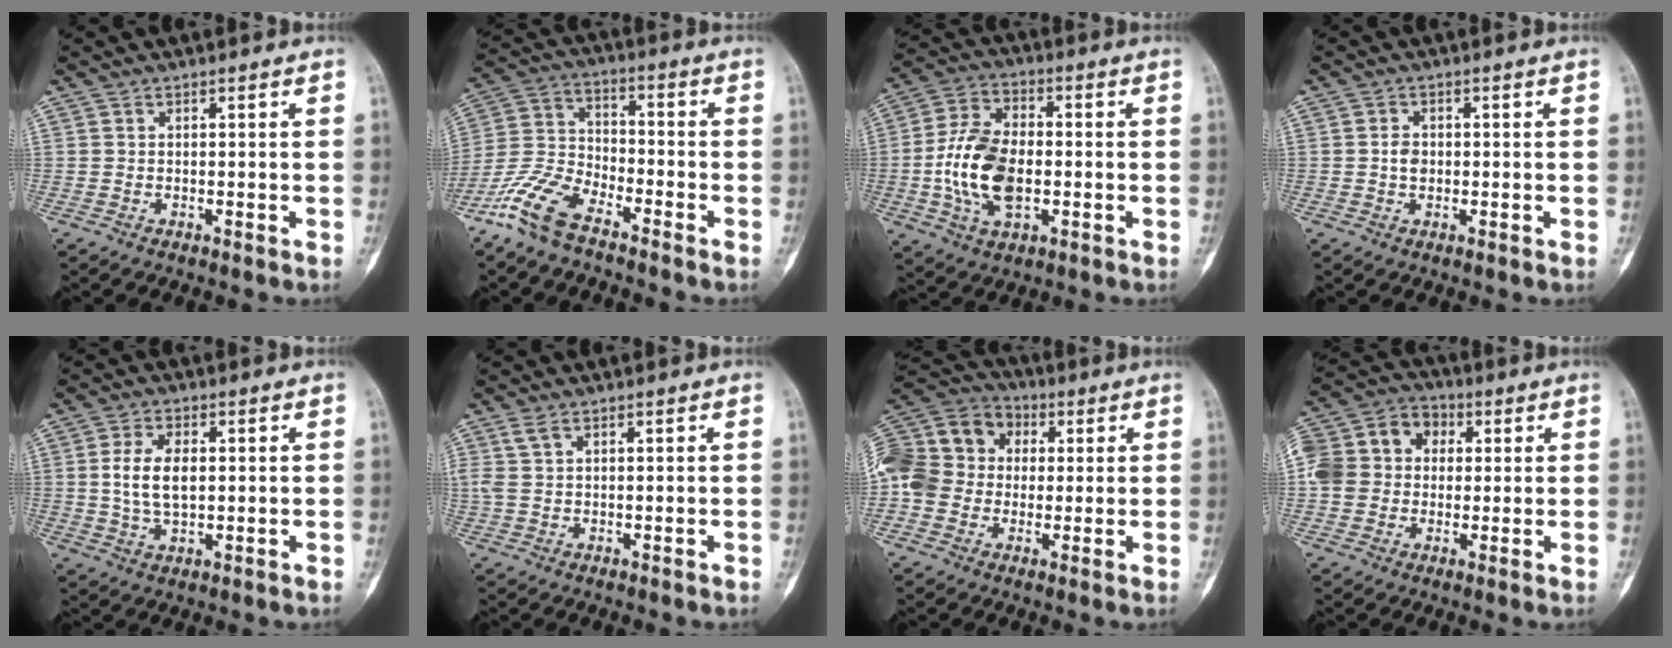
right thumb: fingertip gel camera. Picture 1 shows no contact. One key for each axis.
{"total": 11.2, "fx": -8.1, "fy": 4.2, "fz": 6.4, "tx": -0.145, "ty": 0.040, "tz": -0.171}
{"total": 14.4, "fx": -1.9, "fy": 8.6, "fz": 11.3, "tx": -0.214, "ty": 0.016, "tz": -0.036}
{"total": 2.3, "fx": -0.1, "fy": 1.8, "fz": 1.4, "tx": -0.015, "ty": 0.004, "tz": -0.005}
{"total": 7.4, "fx": 0.7, "fy": 4.0, "fz": 6.1, "tx": -0.122, "ty": -0.001, "tz": 0.017}
{"total": 2.7, "fx": 1.3, "fy": 1.4, "fz": 1.9, "tx": -0.059, "ty": 0.009, "tz": 0.036}
{"total": 18.7, "fx": 1.4, "fy": 15.8, "fz": 9.8, "tx": -0.208, "ty": 0.052, "tz": 0.022}
{"total": 14.5, "fx": 2.0, "fy": 12.1, "fz": 7.8, "tx": -0.136, "ty": 0.037, "tz": 0.028}